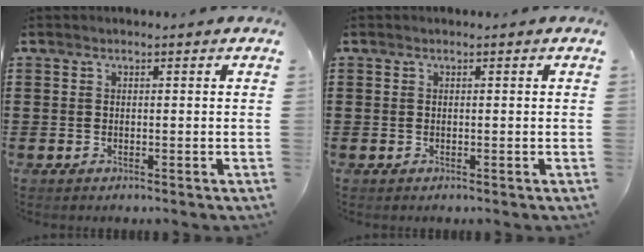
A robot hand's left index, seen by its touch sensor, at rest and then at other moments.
{"total": 0.0}